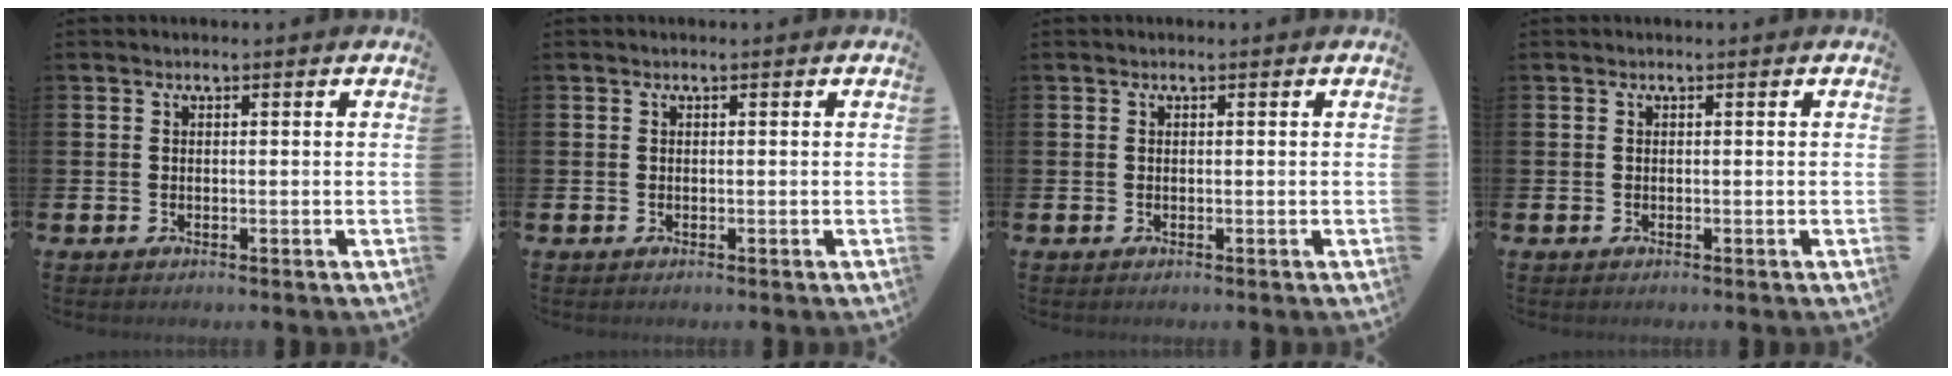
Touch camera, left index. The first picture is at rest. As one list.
[{"total": 0.0}, {"total": 0.0}, {"total": 0.0}]